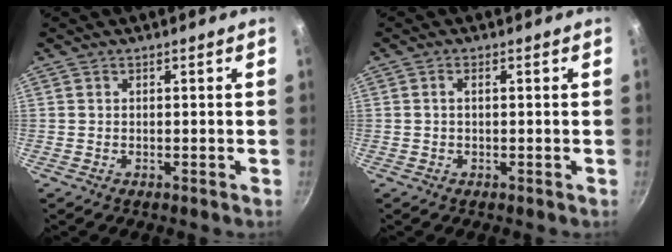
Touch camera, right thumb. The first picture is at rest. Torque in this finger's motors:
{"motor_torque": [-0.02, -0.01, -0.04, -0.15, 0.12]}